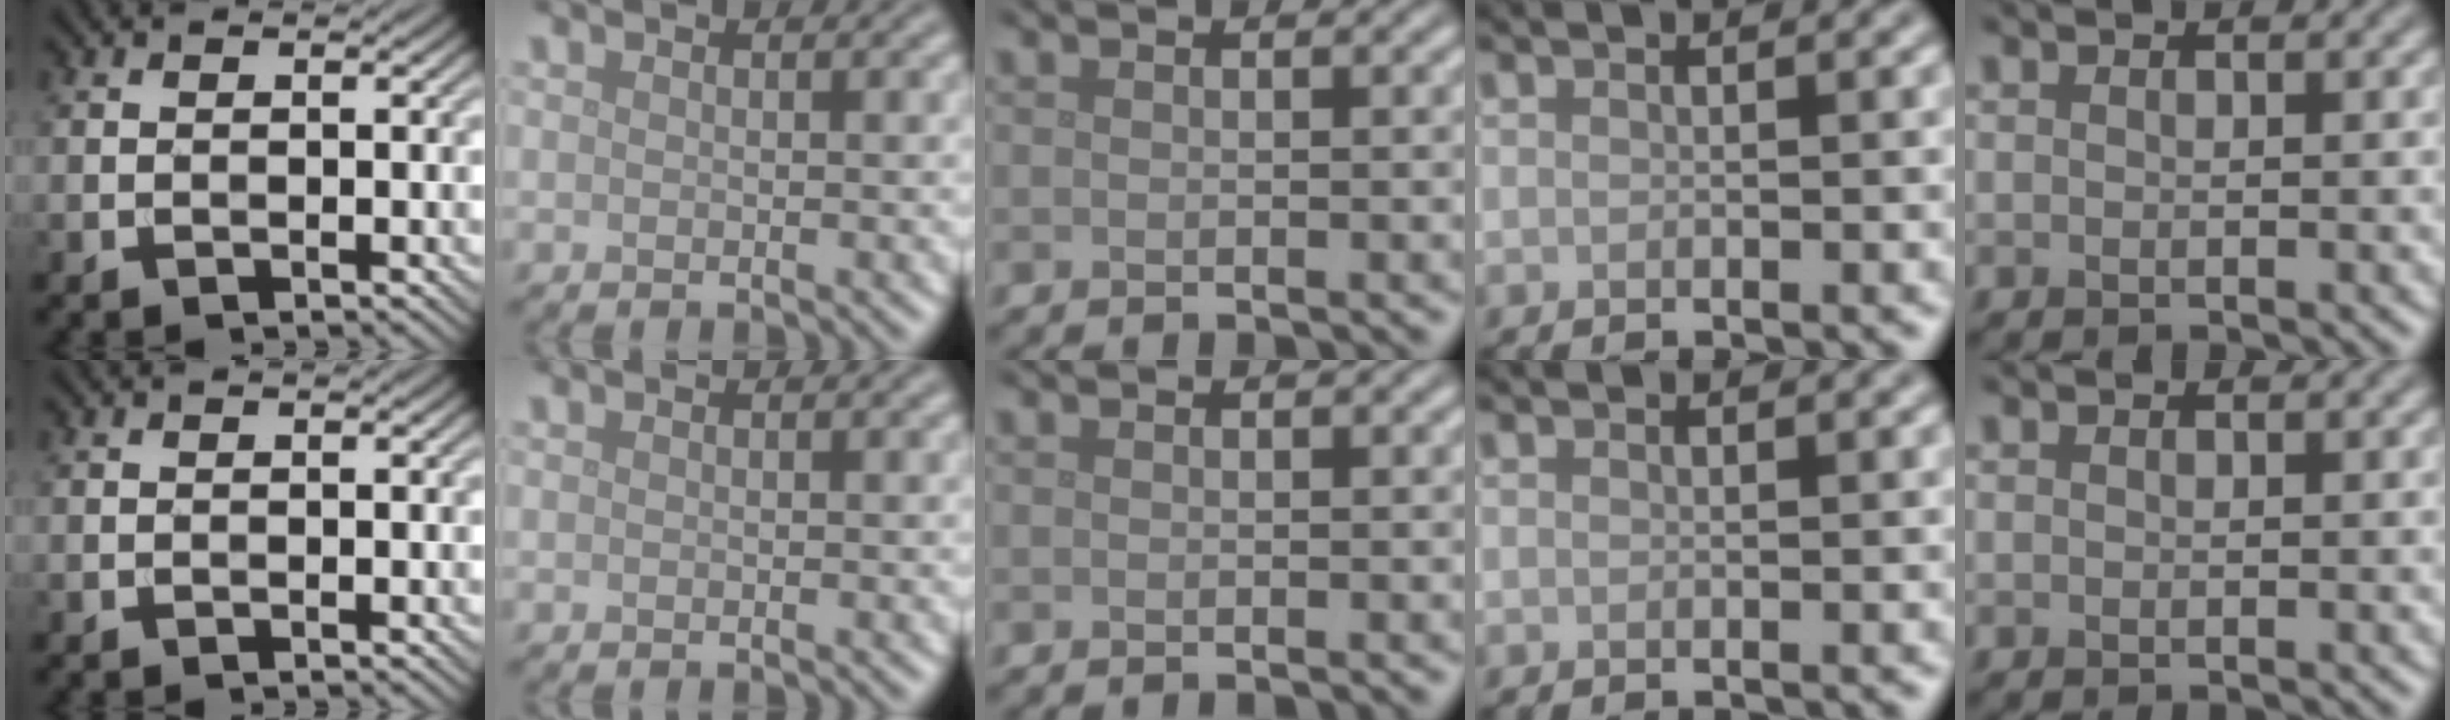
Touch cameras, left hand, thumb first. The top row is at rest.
{}